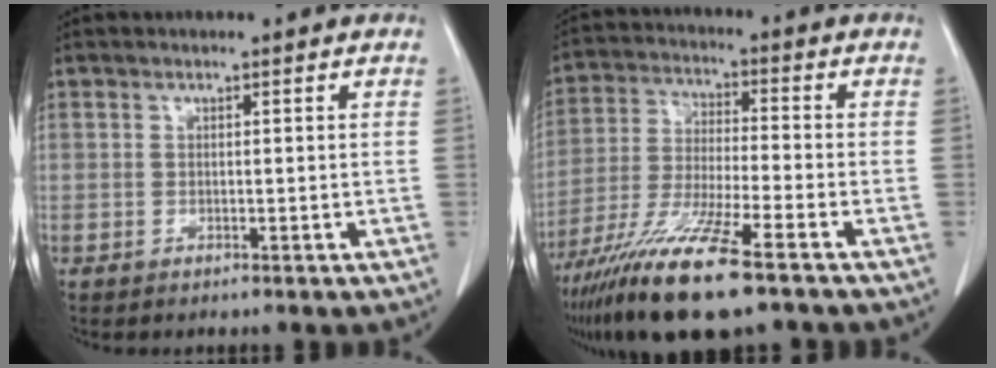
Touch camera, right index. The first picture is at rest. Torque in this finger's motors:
{"motor_torque": [1.46, -0.68, 0.90, 0.21]}